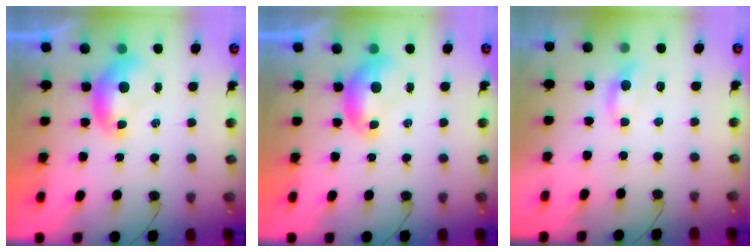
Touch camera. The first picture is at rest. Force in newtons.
{"total": 0.0}
{"total": 0.6, "press": 0.3, "slide": 0.5}